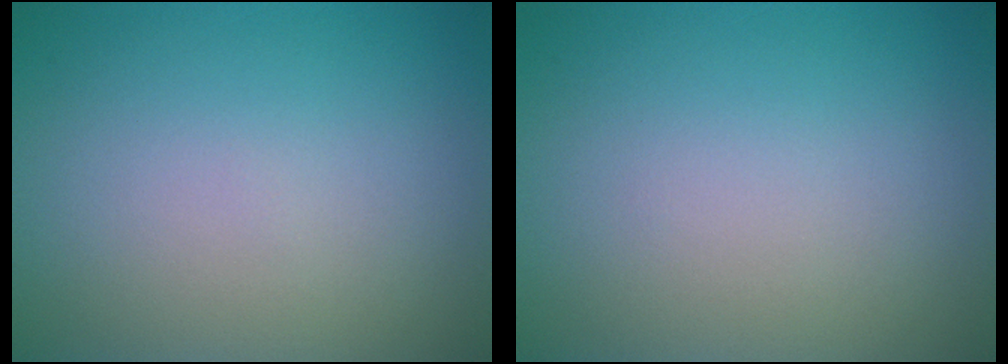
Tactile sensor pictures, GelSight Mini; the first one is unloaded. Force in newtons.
{"total": 0.0}